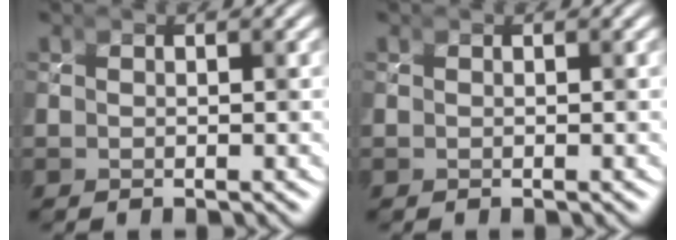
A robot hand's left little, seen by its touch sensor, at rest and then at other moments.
{"total": 0.0}